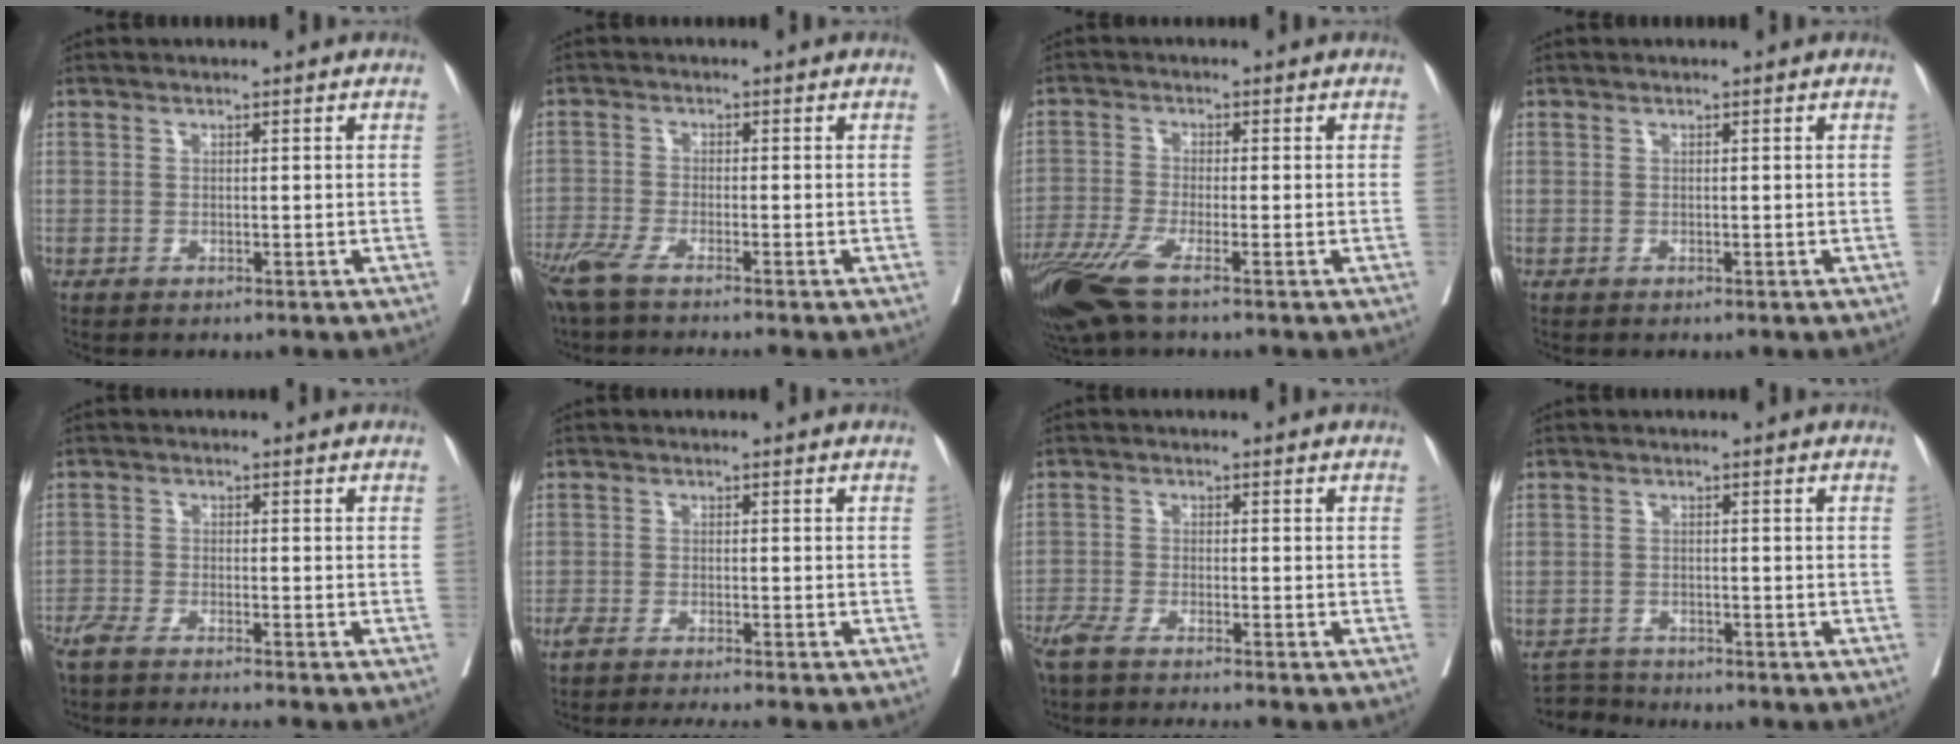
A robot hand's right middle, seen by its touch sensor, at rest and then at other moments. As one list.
[{"total": 6.0, "force": [-4.9, -0.3, 3.5], "torque": [-0.060, -0.015, -0.092]}, {"total": 8.2, "force": [-5.2, 0.8, 6.3], "torque": [-0.123, -0.018, -0.101]}, {"total": 0.0}, {"total": 8.5, "force": [-7.7, -0.5, 3.8], "torque": [-0.044, -0.020, -0.127]}, {"total": 7.5, "force": [-6.6, -0.4, 3.4], "torque": [-0.033, -0.012, -0.102]}, {"total": 8.1, "force": [-7.1, -0.4, 3.8], "torque": [-0.051, -0.020, -0.121]}, {"total": 3.0, "force": [-2.9, 0.1, -0.9], "torque": [0.018, -0.011, -0.051]}]